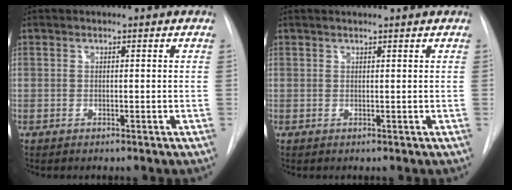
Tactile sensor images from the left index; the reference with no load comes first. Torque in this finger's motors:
{"motor_torque": [0.24, -0.27, 0.05, 0.01]}